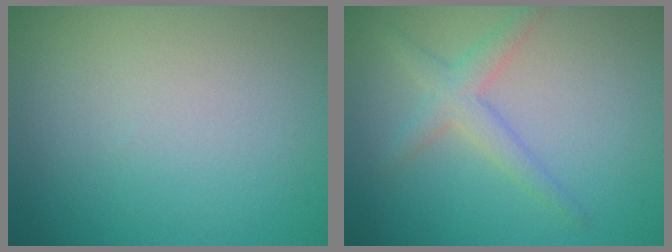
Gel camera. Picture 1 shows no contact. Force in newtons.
{"total": 1.9, "press": 1.9, "slide": 0.1}